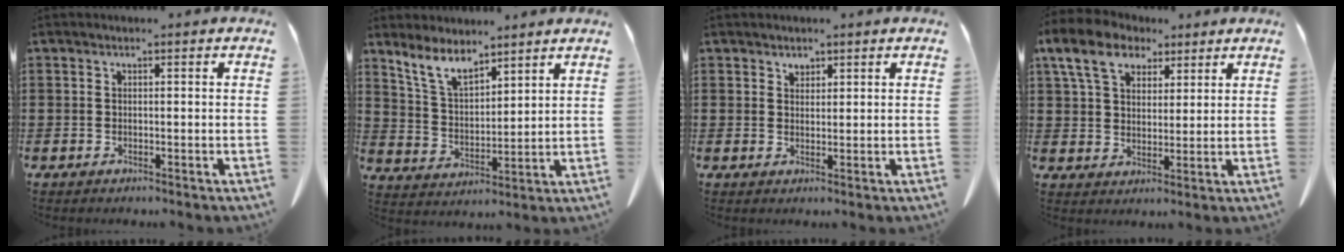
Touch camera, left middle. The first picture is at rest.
{"total": 7.1, "force": [5.9, 2.2, 3.3], "torque": [-0.084, -0.018, 0.111]}
{"total": 1.4, "force": [1.2, 0.6, 0.3], "torque": [0.000, -0.006, 0.024]}
{"total": 8.8, "force": [5.6, 5.3, 4.4], "torque": [-0.103, 0.003, 0.103]}